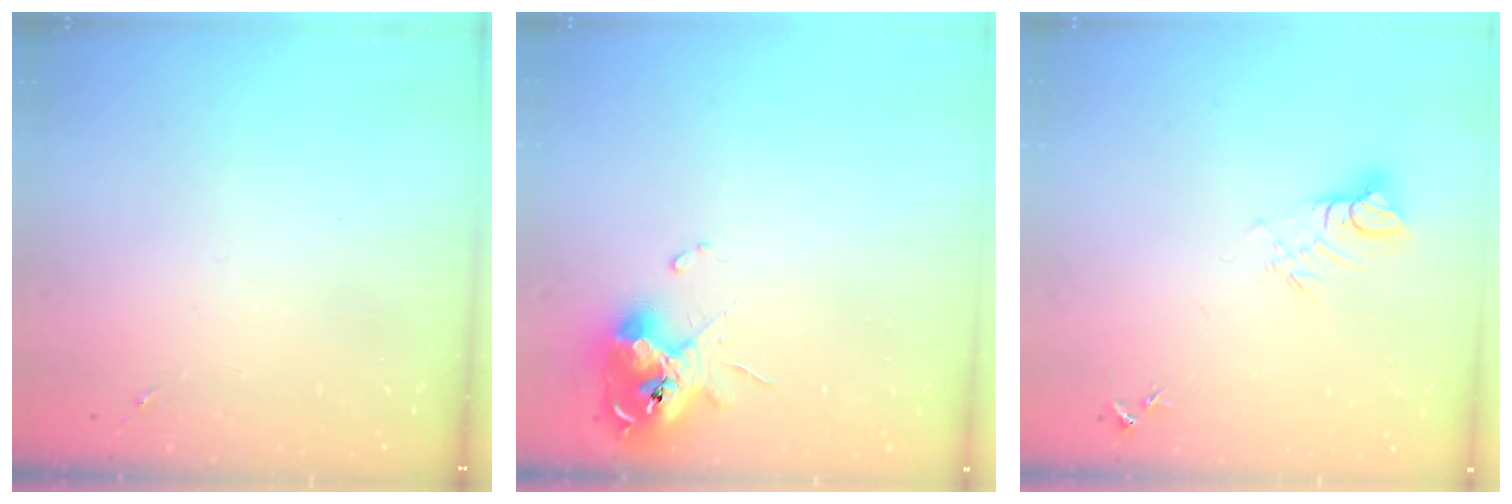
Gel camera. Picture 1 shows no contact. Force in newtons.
{"total": 12.4, "press": 12.2, "slide": 1.6}
{"total": 6.6, "press": 6.6, "slide": 0.5}